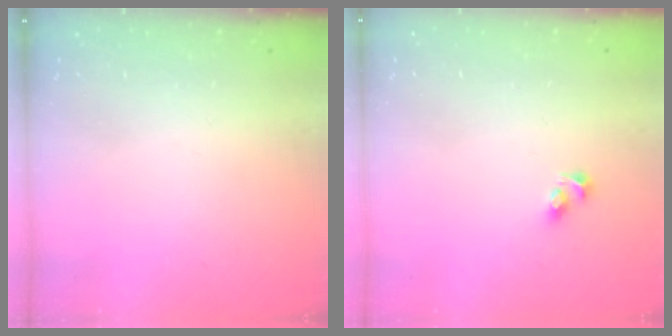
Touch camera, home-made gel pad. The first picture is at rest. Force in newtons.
{"total": 2.7, "press": 2.5, "slide": 1.2}